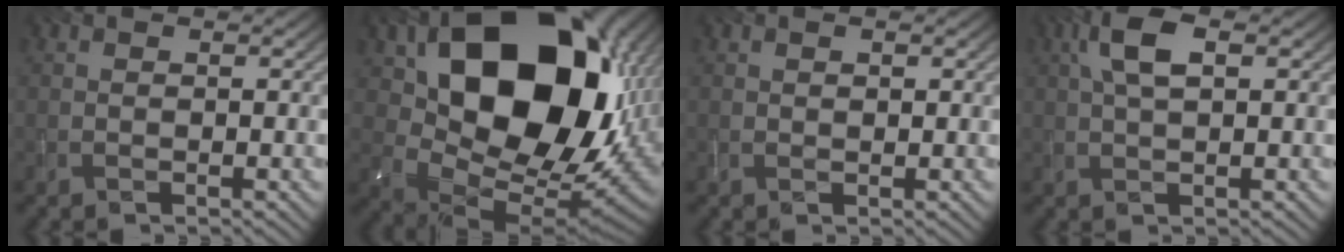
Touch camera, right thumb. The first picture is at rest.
{"total": 20.4, "force": [5.7, 13.9, 13.8], "torque": [-0.252, -0.029, 0.136]}
{"total": 0.9, "force": [0.4, 0.5, 0.6], "torque": [-0.013, 0.000, 0.009]}
{"total": 5.1, "force": [1.5, 2.1, 4.4], "torque": [-0.103, 0.012, 0.028]}